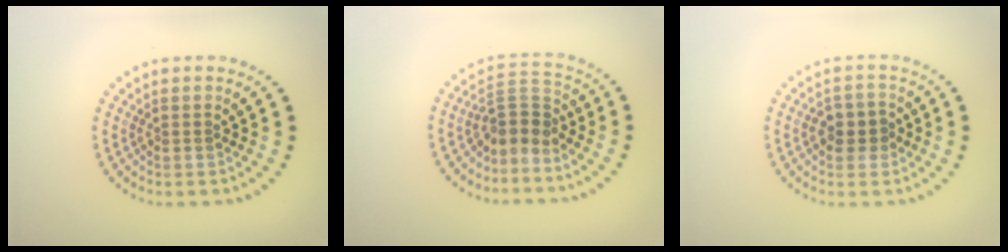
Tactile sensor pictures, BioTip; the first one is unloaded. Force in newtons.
{"total": 2.8, "press": 1.9, "slide": 2.1}
{"total": 2.4, "press": 2.3, "slide": 0.6}